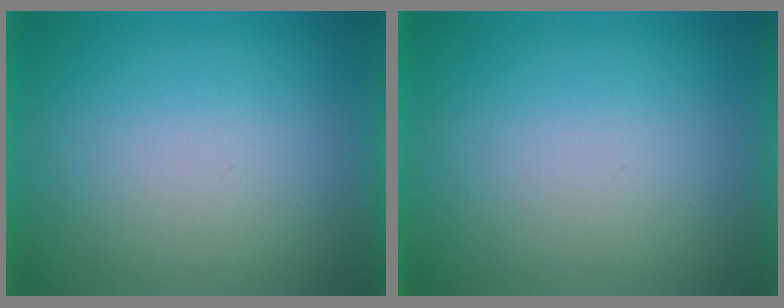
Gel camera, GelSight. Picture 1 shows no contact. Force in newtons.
{"total": 0.0}